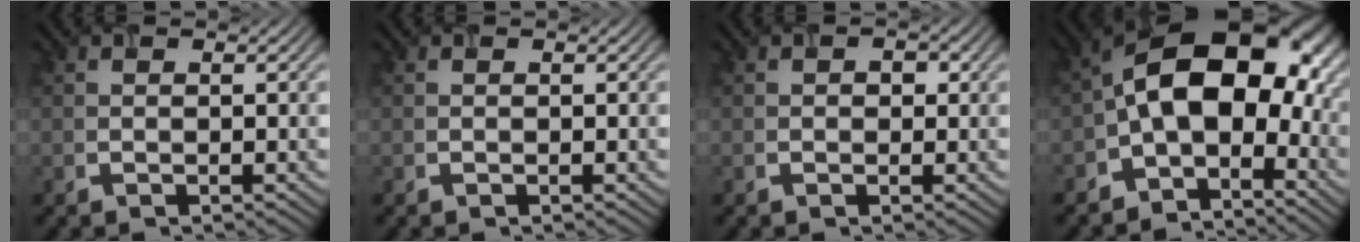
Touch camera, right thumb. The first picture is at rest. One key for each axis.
{"total": 0.0}
{"total": 1.3, "fx": 0.3, "fy": 1.0, "fz": 0.9, "tx": -0.008, "ty": -0.002, "tz": 0.004}
{"total": 14.4, "fx": -2.2, "fy": 8.6, "fz": 11.3, "tx": -0.183, "ty": 0.019, "tz": -0.053}